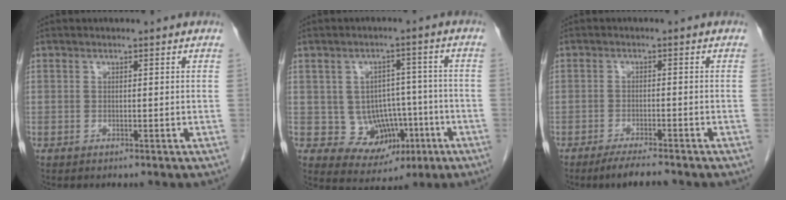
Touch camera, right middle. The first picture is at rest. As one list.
[{"total": 8.1, "force": [-1.8, 6.9, 3.9], "torque": [-0.049, 0.024, -0.008]}, {"total": 4.4, "force": [-3.7, 0.4, 2.4], "torque": [-0.042, -0.010, -0.063]}]